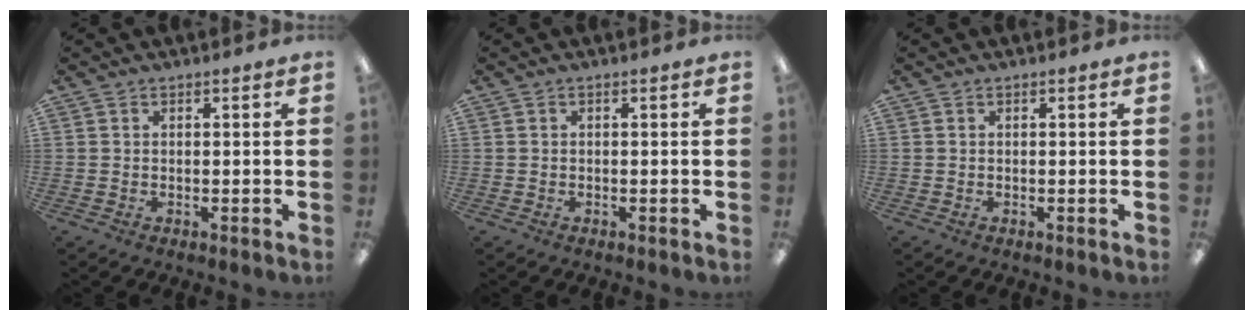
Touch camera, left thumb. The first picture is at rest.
{"total": 0.0}
{"total": 0.0}